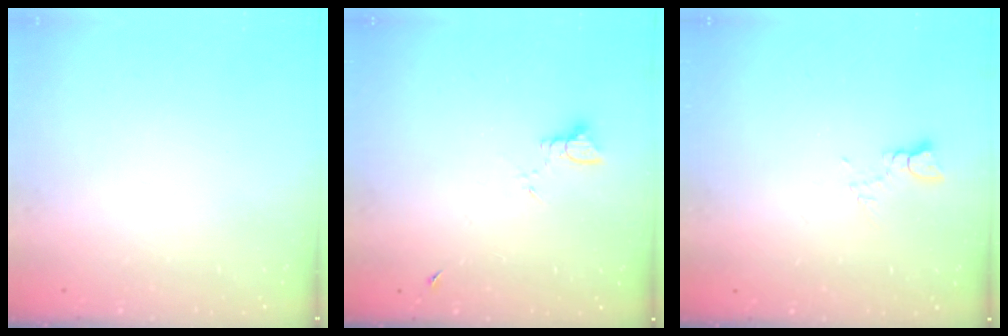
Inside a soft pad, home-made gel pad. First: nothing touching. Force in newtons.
{"total": 2.4, "press": 2.4, "slide": 0.3}
{"total": 2.7, "press": 2.7, "slide": 0.3}